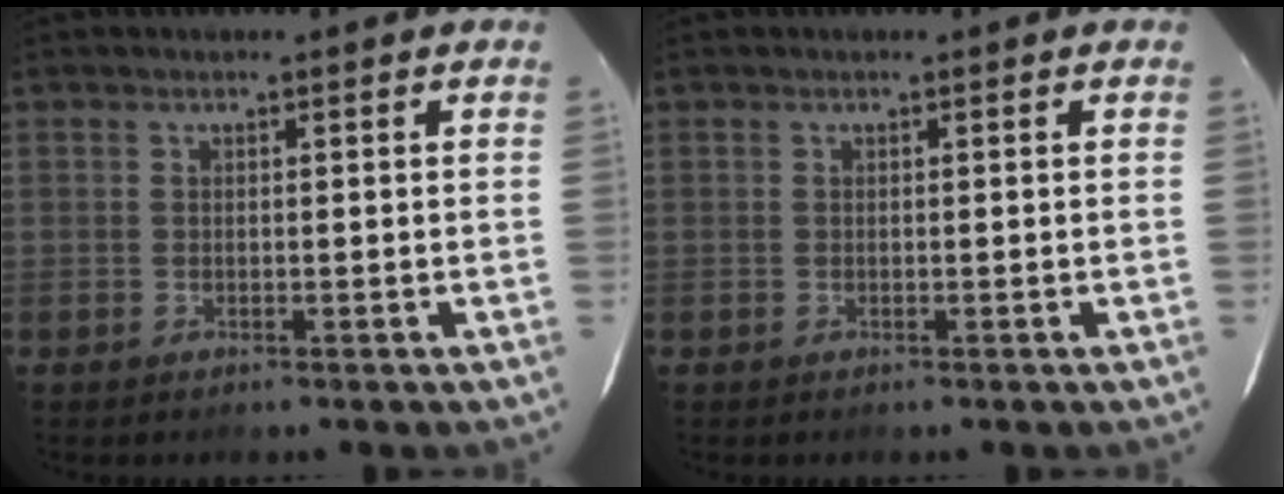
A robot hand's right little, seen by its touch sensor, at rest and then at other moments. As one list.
[{"total": 0.0}]